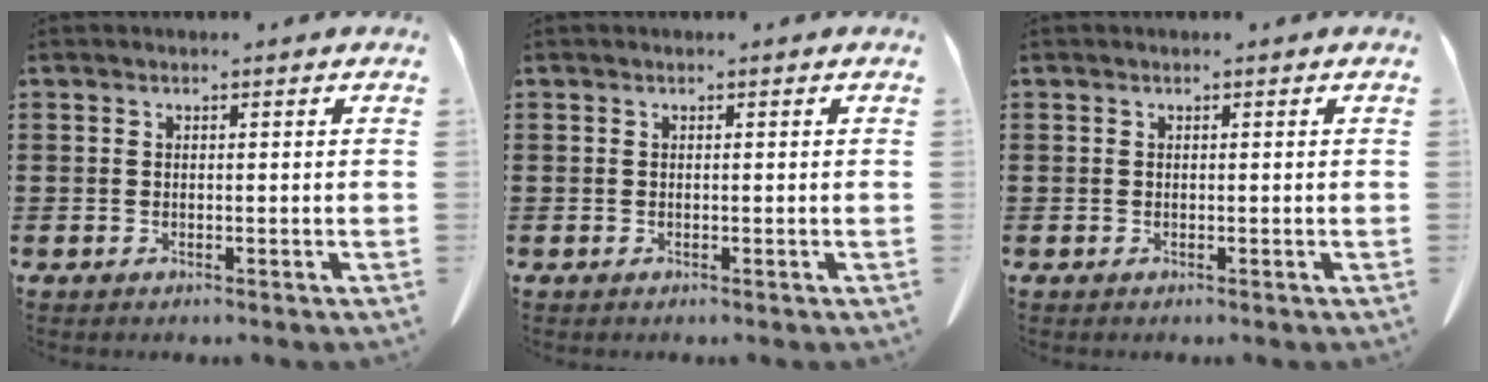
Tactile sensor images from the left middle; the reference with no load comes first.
{"total": 0.0}
{"total": 0.0}